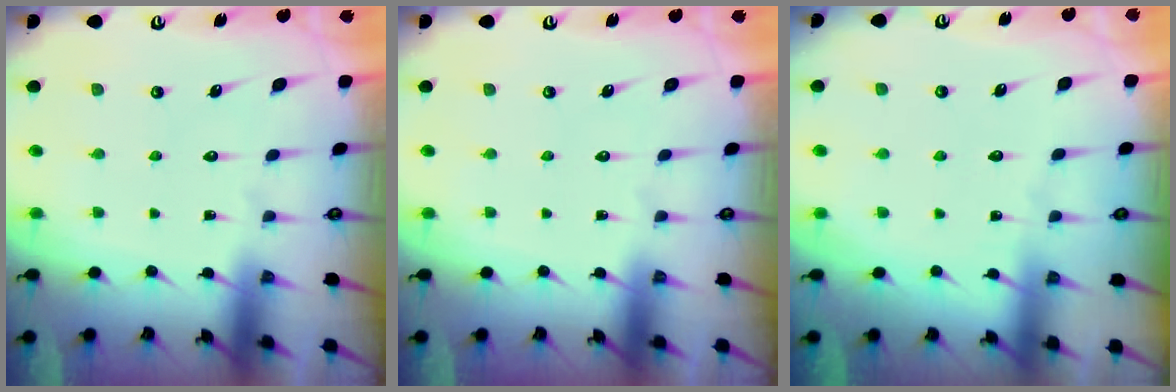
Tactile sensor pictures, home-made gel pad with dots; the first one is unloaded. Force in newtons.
{"total": 0.0}
{"total": 3.0, "press": 3.0, "slide": 0.3}